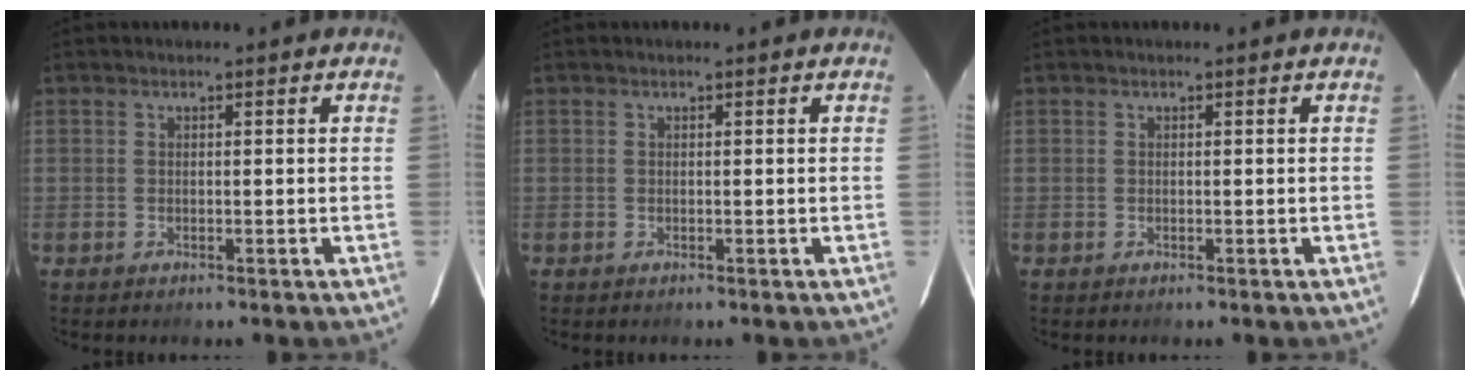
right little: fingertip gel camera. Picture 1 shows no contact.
{"total": 0.0}
{"total": 0.0}